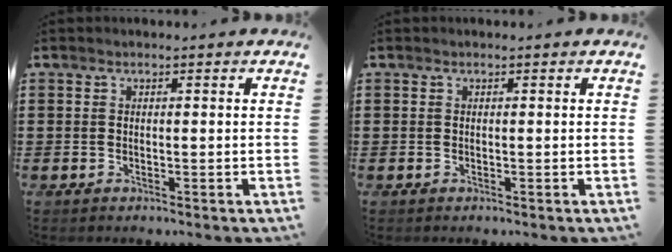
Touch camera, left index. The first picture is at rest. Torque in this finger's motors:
{"motor_torque": [0.06, -0.03, 0.02, 0.01]}